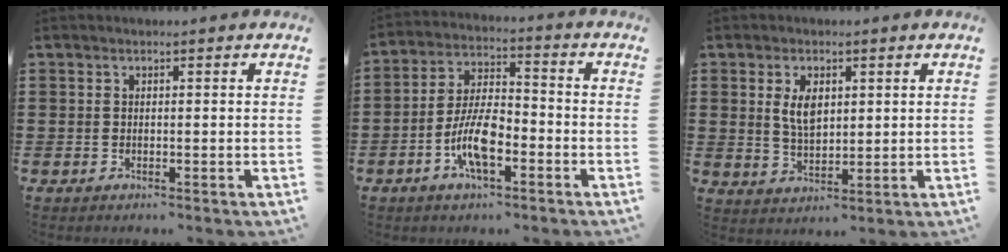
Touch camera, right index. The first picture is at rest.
{"total": 8.7, "force": [-3.5, 3.1, 7.3], "torque": [-0.167, -0.006, -0.072]}
{"total": 4.7, "force": [1.4, 2.5, 3.7], "torque": [-0.072, 0.006, 0.021]}